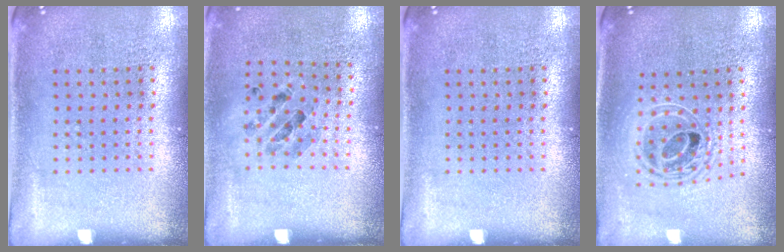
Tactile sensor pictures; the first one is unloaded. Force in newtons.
{"total": 0.9, "press": 0.8, "slide": 0.2}
{"total": 0.0}
{"total": 1.8, "press": 1.4, "slide": 1.1}